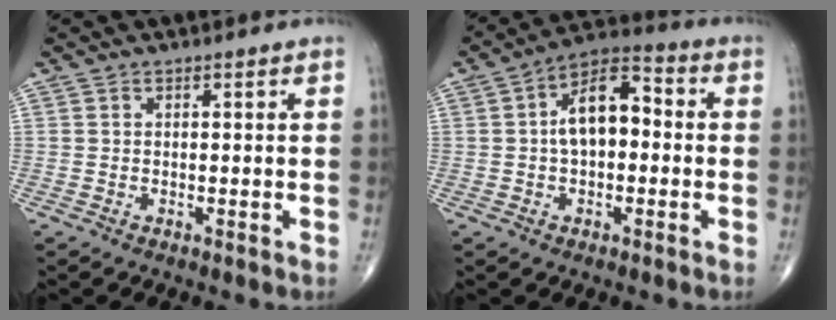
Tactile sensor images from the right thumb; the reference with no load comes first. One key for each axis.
{"total": 10.9, "fx": 0.4, "fy": 6.2, "fz": 8.9, "tx": -0.137, "ty": 0.036, "tz": -0.006}